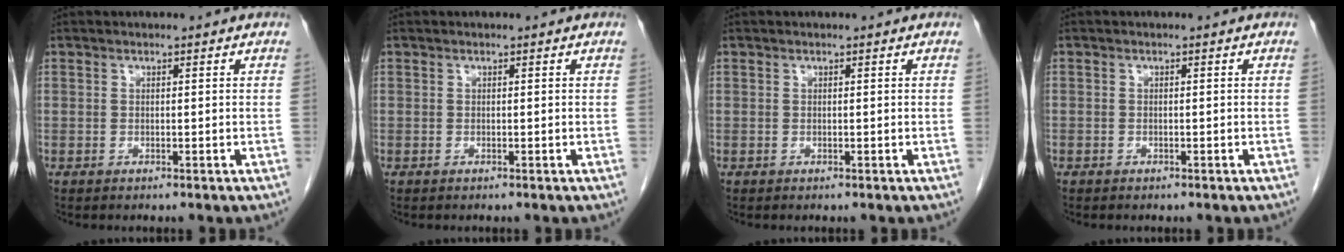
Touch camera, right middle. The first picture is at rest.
{"total": 0.0}
{"total": 0.0}
{"total": 0.6, "force": [-0.4, 0.4, 0.0], "torque": [-0.006, 0.004, -0.009]}